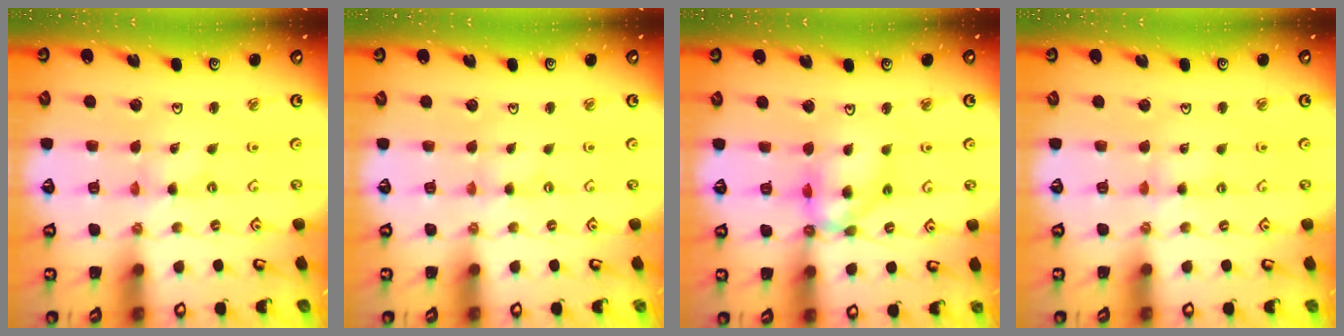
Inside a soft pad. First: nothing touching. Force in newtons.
{"total": 0.0}
{"total": 12.3, "press": 12.3, "slide": 1.3}
{"total": 2.6, "press": 2.6, "slide": 0.3}